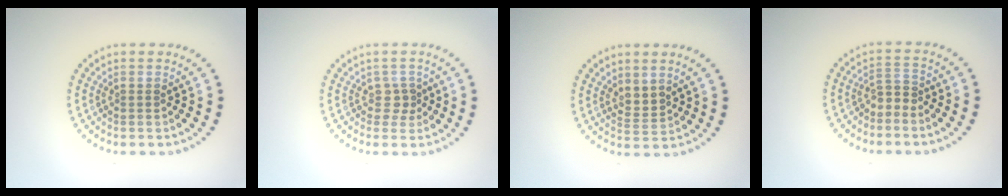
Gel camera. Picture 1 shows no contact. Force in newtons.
{"total": 1.4, "press": 1.1, "slide": 0.9}
{"total": 1.7, "press": 1.4, "slide": 1.0}
{"total": 1.6, "press": 1.0, "slide": 1.2}